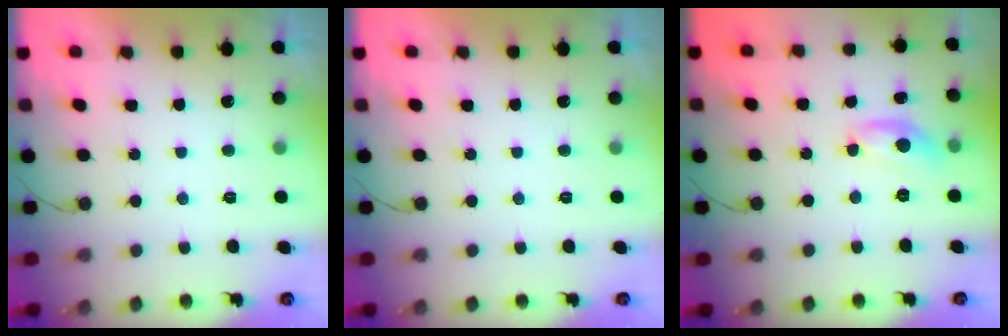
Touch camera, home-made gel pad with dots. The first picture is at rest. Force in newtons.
{"total": 0.0}
{"total": 9.7, "press": 9.7, "slide": 0.4}